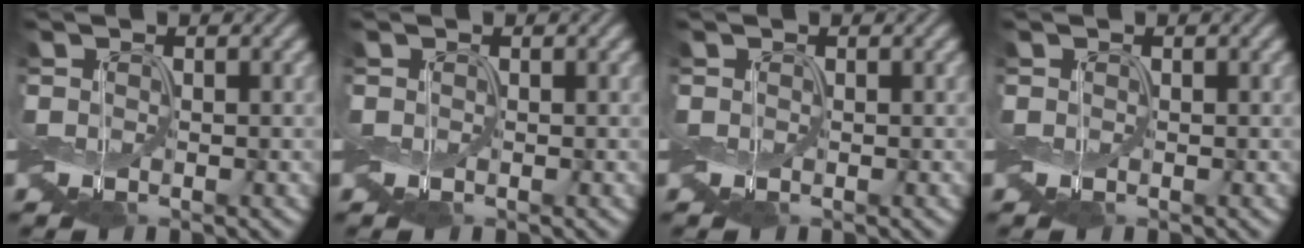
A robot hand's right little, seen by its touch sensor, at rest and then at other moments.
{"total": 0.0}
{"total": 0.0}
{"total": 0.0}